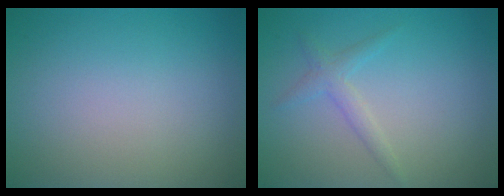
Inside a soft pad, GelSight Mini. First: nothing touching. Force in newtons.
{"total": 1.6, "press": 1.6, "slide": 0.1}